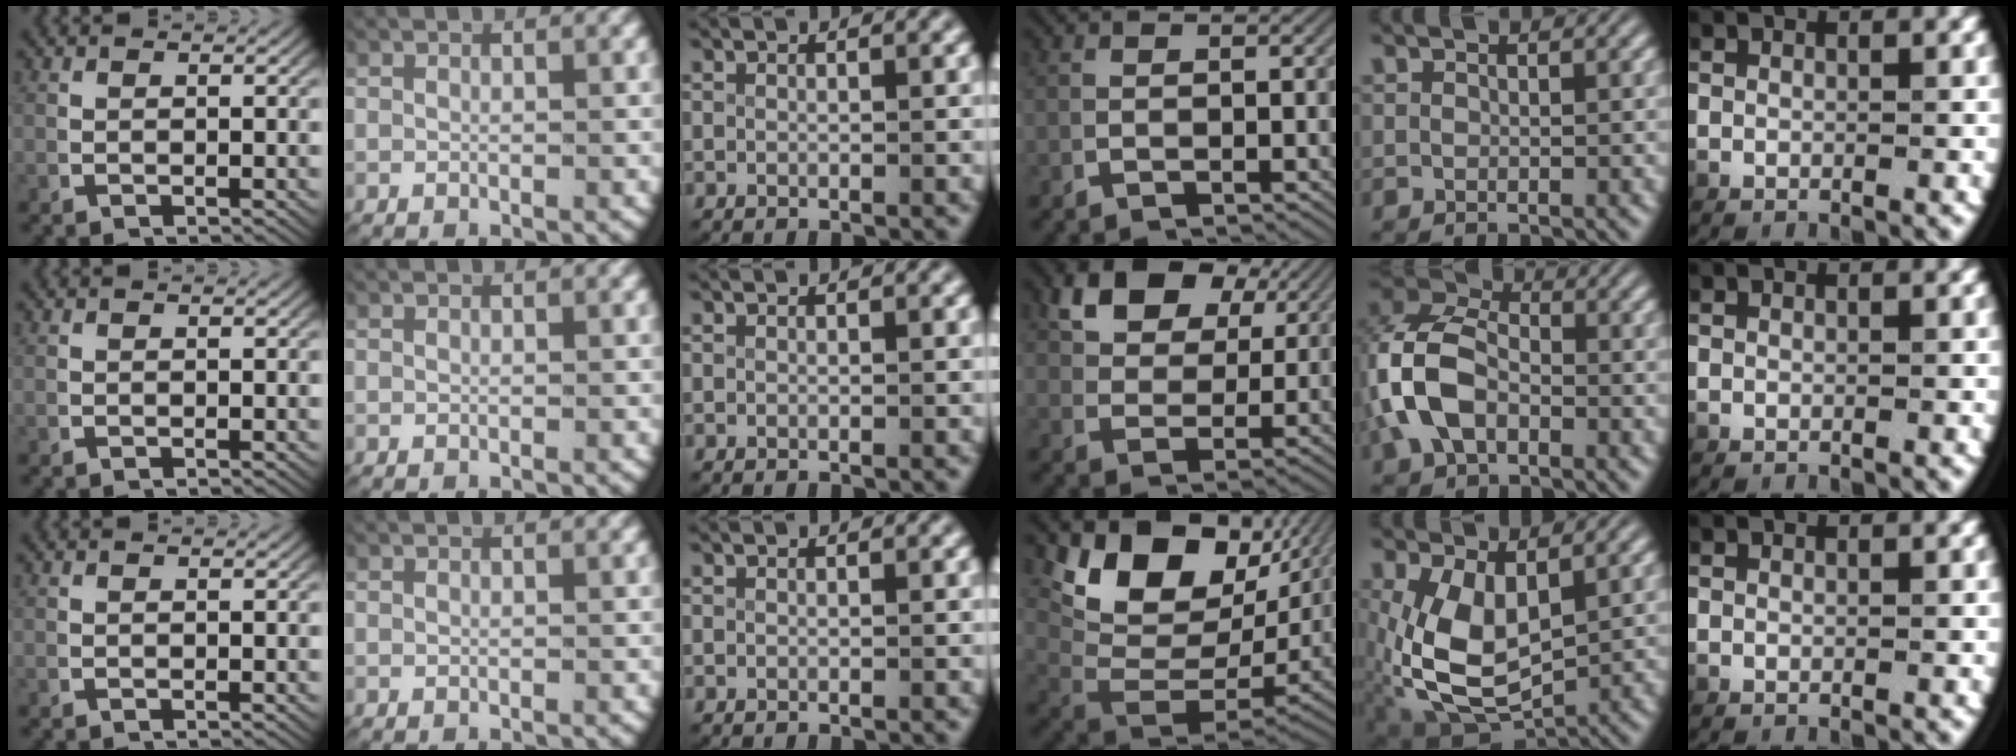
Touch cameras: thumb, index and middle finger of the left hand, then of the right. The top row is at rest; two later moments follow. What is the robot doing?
{"motion": "grasp_and_lifting", "object": "card"}